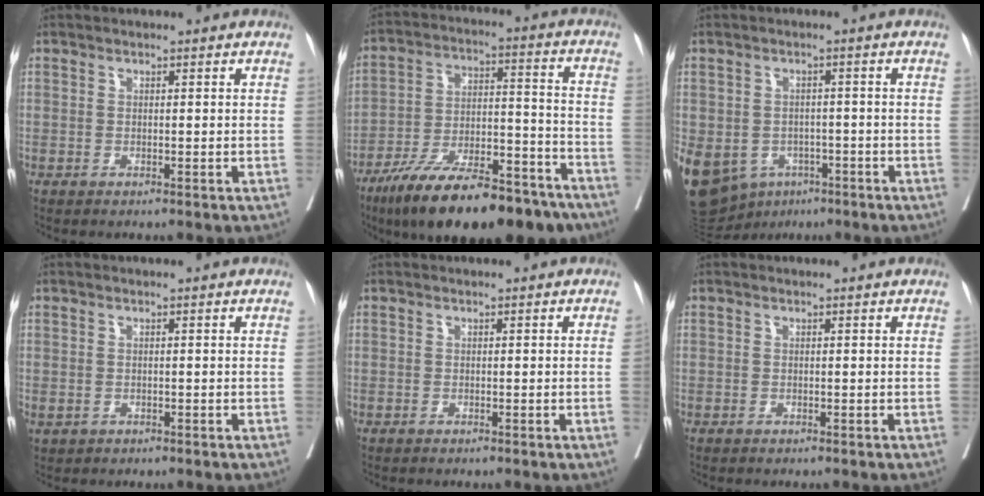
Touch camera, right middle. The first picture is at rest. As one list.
[{"total": 22.5, "force": [-16.7, 6.2, 13.8], "torque": [-0.188, 0.010, -0.270]}, {"total": 24.5, "force": [-10.6, 19.4, 10.6], "torque": [-0.353, -0.015, -0.144]}, {"total": 1.0, "force": [-0.2, 0.8, 0.6], "torque": [-0.017, 0.001, 0.006]}, {"total": 0.0}, {"total": 0.0}]